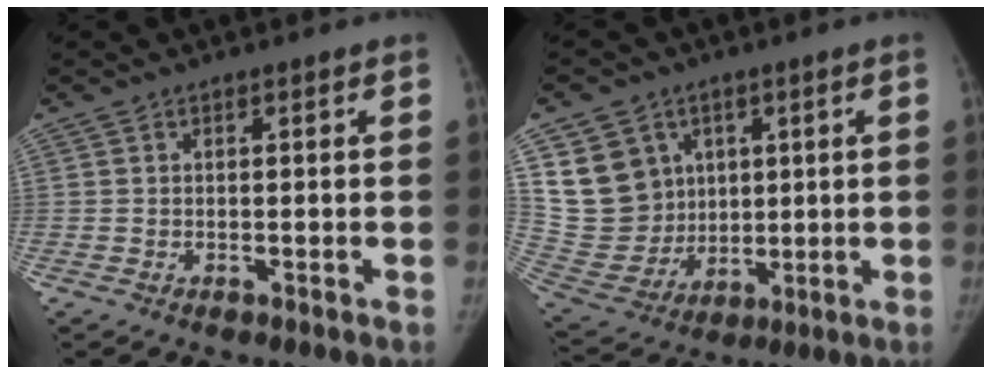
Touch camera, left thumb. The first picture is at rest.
{"total": 14.8, "force": [5.3, 12.6, 5.7], "torque": [-0.086, -0.009, 0.124]}